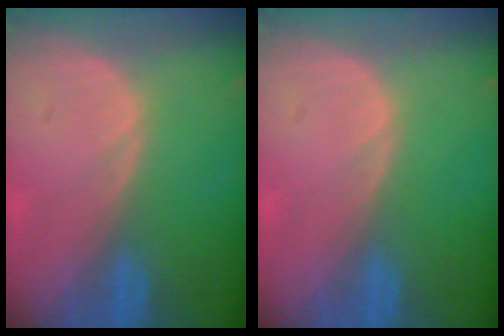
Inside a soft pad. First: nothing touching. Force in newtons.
{"total": 0.0}